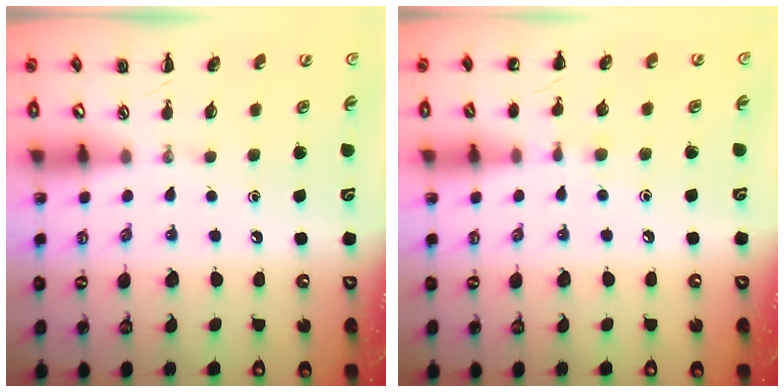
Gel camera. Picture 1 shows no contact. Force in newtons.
{"total": 5.8, "press": 5.5, "slide": 1.8}